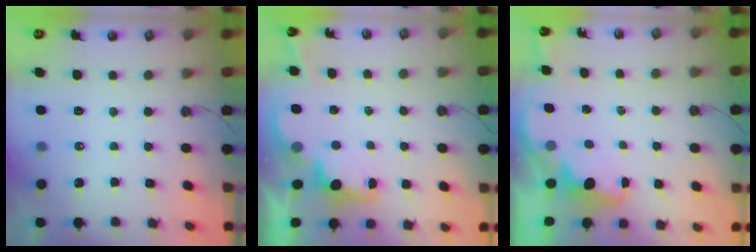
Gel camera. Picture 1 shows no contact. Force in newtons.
{"total": 2.6, "press": 2.5, "slide": 0.8}
{"total": 1.9, "press": 1.8, "slide": 0.7}